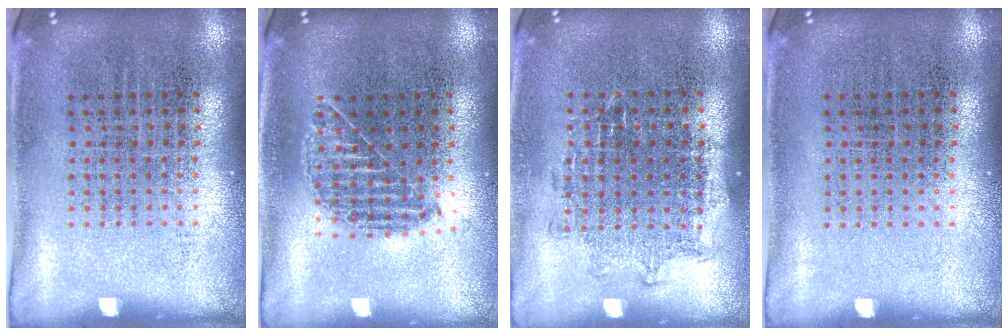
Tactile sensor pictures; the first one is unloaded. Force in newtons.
{"total": 1.0, "press": 0.9, "slide": 0.2}
{"total": 1.1, "press": 1.0, "slide": 0.5}
{"total": 0.0}